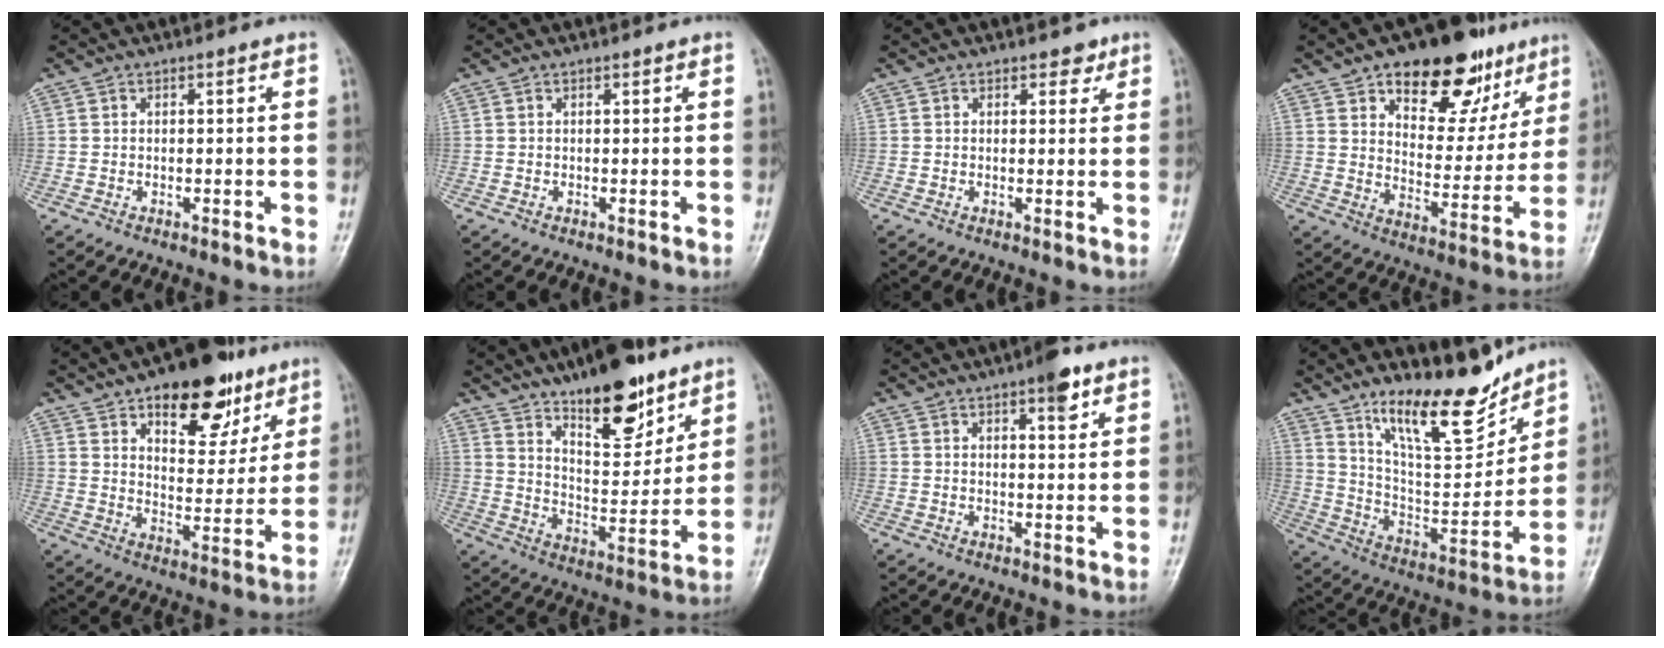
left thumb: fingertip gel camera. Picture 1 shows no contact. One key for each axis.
{"total": 0.0}
{"total": 2.0, "fx": 1.4, "fy": 1.3, "fz": 0.7, "tx": 0.008, "ty": -0.007, "tz": 0.014}
{"total": 20.6, "fx": 12.0, "fy": 10.8, "fz": 12.8, "tx": -0.120, "ty": -0.045, "tz": 0.182}
{"total": 17.7, "fx": 10.5, "fy": 8.7, "fz": 11.3, "tx": -0.101, "ty": -0.049, "tz": 0.158}
{"total": 16.8, "fx": 11.5, "fy": 6.2, "fz": 10.5, "tx": -0.120, "ty": -0.076, "tz": 0.192}
{"total": 4.9, "fx": 3.0, "fy": 1.4, "fz": 3.6, "tx": -0.041, "ty": -0.015, "tz": 0.040}
{"total": 16.9, "fx": 12.9, "fy": 4.9, "fz": 9.8, "tx": -0.118, "ty": -0.091, "tz": 0.227}